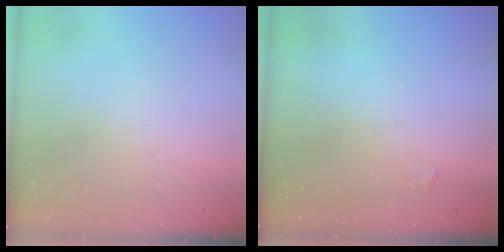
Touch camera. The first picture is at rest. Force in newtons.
{"total": 2.1, "press": 2.0, "slide": 0.4}